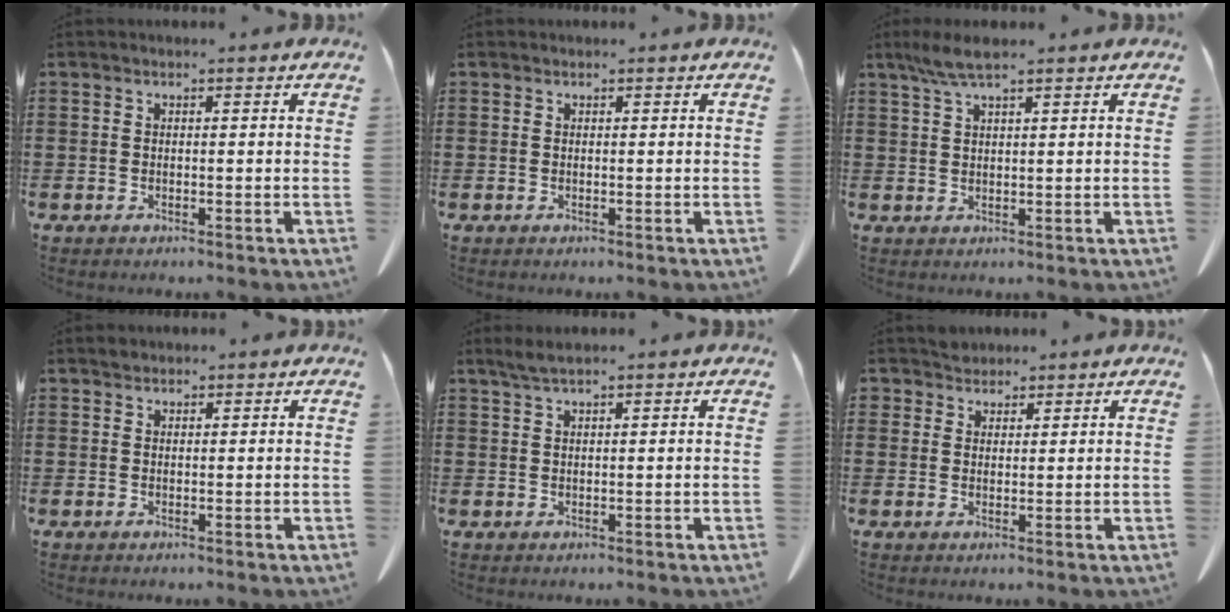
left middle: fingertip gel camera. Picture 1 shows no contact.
{"total": 0.0}
{"total": 4.1, "force": [2.6, 0.6, 3.0], "torque": [-0.063, 0.003, 0.047]}
{"total": 0.7, "force": [0.6, 0.4, 0.0], "torque": [0.005, -0.001, 0.011]}
{"total": 1.8, "force": [1.4, 0.1, 1.2], "torque": [-0.025, 0.000, 0.025]}
{"total": 2.3, "force": [2.1, 0.9, -0.2], "torque": [-0.004, 0.005, 0.043]}